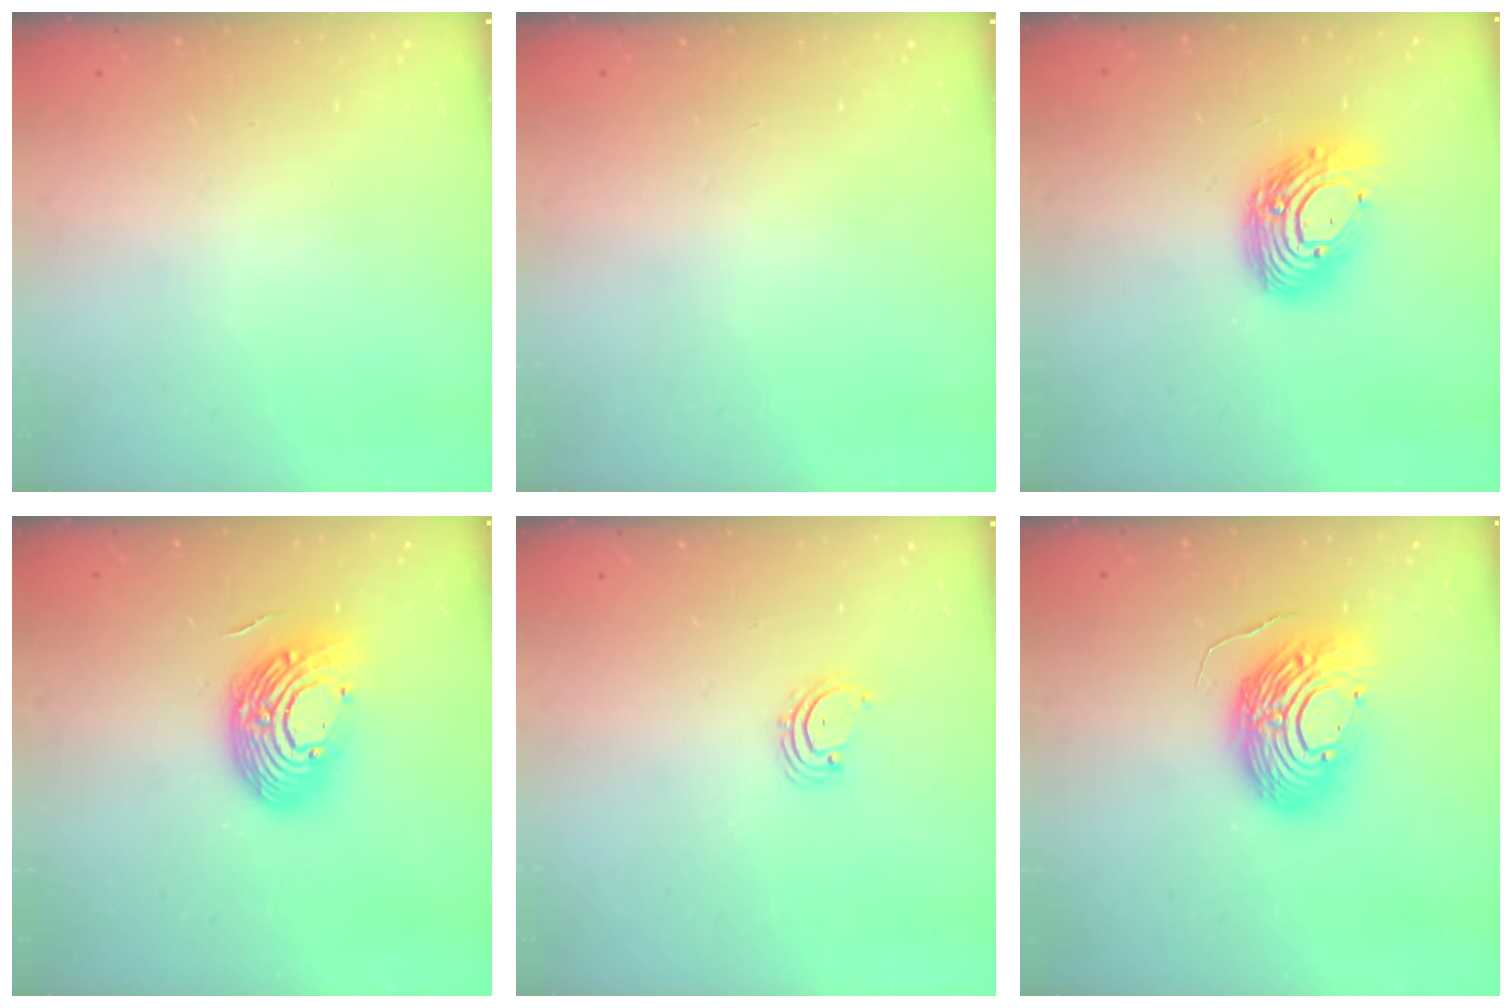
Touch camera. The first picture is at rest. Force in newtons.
{"total": 0.0}
{"total": 15.3, "press": 15.3, "slide": 1.2}
{"total": 16.1, "press": 16.0, "slide": 1.3}
{"total": 2.3, "press": 2.3, "slide": 0.5}
{"total": 16.0, "press": 15.8, "slide": 2.4}